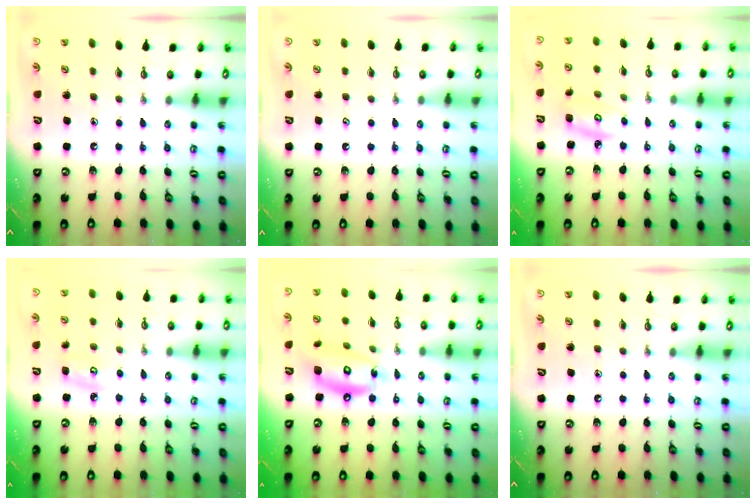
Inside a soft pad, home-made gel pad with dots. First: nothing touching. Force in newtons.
{"total": 0.8, "press": 0.2, "slide": 0.7}
{"total": 3.6, "press": 3.6, "slide": 0.3}
{"total": 5.2, "press": 5.2, "slide": 0.4}
{"total": 13.2, "press": 13.2, "slide": 1.5}
{"total": 0.0}